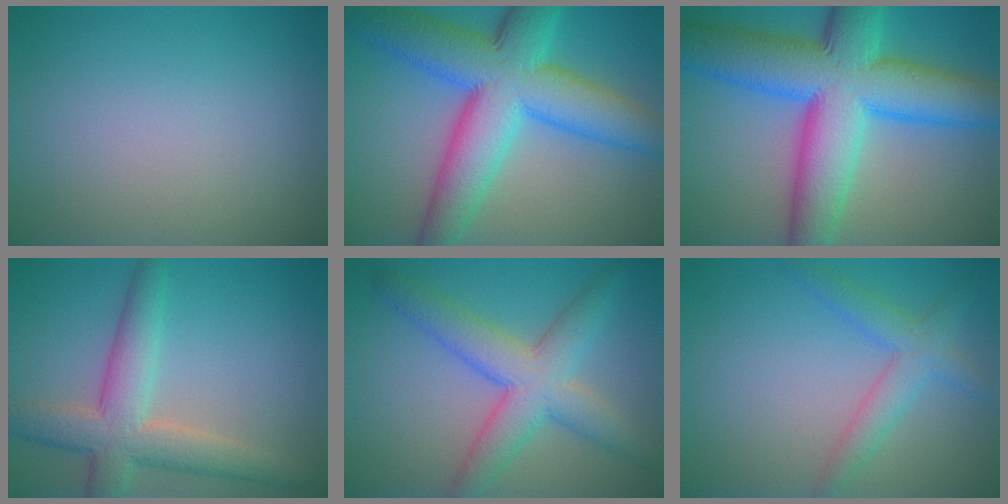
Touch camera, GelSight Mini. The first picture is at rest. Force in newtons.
{"total": 11.9, "press": 11.9, "slide": 0.3}
{"total": 13.9, "press": 13.9, "slide": 0.0}
{"total": 6.0, "press": 6.0, "slide": 0.3}
{"total": 6.4, "press": 6.4, "slide": 0.2}
{"total": 2.4, "press": 2.4, "slide": 0.2}